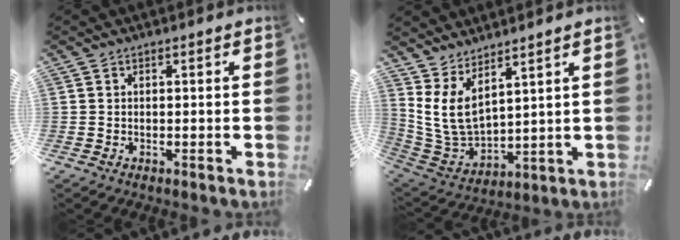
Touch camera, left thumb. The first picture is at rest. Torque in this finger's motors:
{"motor_torque": [0.82, -0.16, 1.26, -0.94, 0.15]}